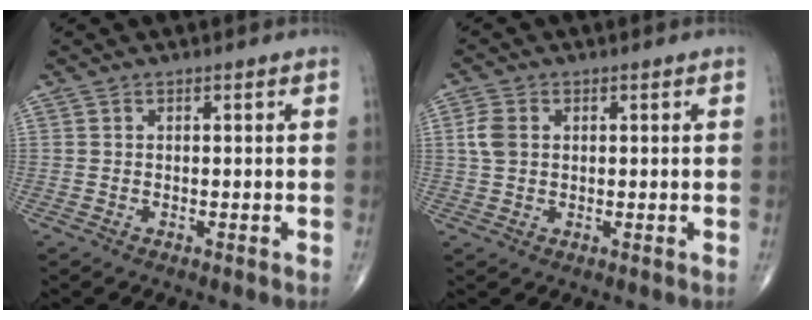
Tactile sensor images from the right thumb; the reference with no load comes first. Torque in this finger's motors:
{"motor_torque": [-0.21, 0.24, 0.07, -0.01, 0.00]}